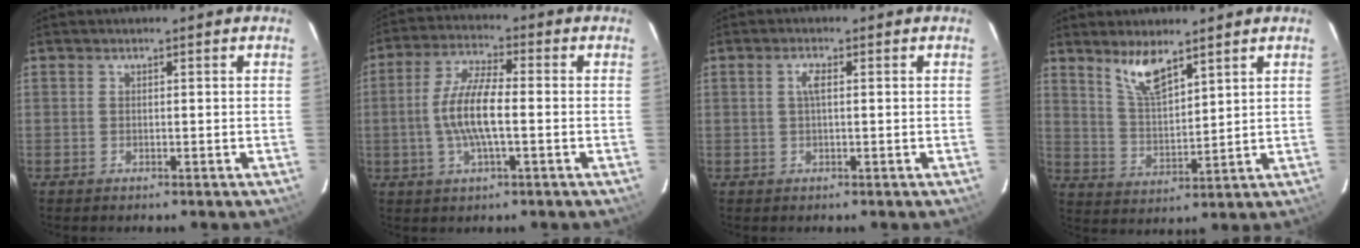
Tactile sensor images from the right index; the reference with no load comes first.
{"total": 9.4, "force": [-1.4, 2.2, 9.0], "torque": [-0.181, 0.004, -0.029]}
{"total": 2.0, "force": [0.3, 0.4, 1.9], "torque": [-0.038, 0.004, 0.004]}
{"total": 7.6, "force": [5.5, 2.1, 4.7], "torque": [-0.089, -0.003, 0.116]}